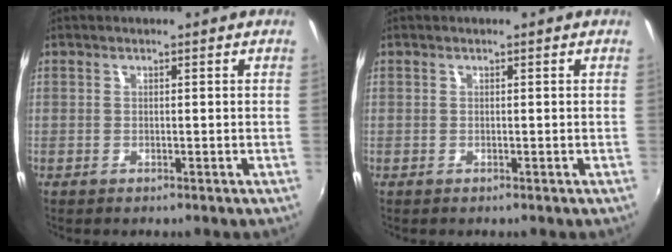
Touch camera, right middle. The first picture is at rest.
{"total": 0.0}